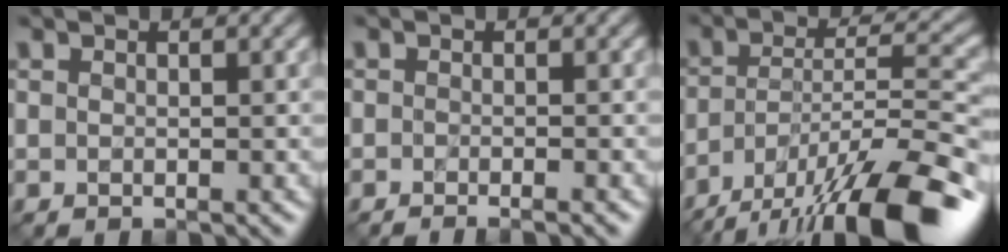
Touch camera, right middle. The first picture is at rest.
{"total": 1.3, "force": [-1.0, 0.2, 0.9], "torque": [-0.006, -0.009, -0.016]}
{"total": 13.7, "force": [-9.8, 3.8, 8.8], "torque": [-0.167, -0.004, -0.165]}